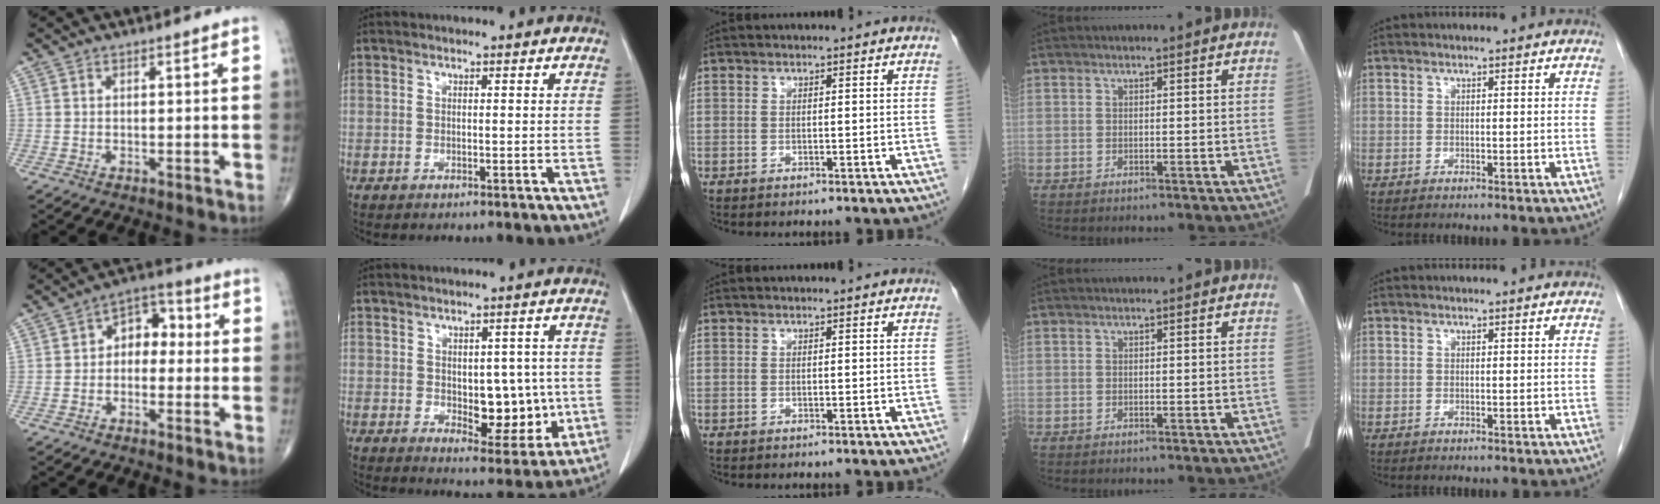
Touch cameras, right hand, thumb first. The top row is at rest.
{"thumb": {"total": 7.0, "force": [-0.3, 5.0, 4.9], "torque": [-0.039, 0.033, -0.023]}, "index": {"total": 8.2, "force": [-0.5, 4.5, 6.9], "torque": [-0.074, 0.002, 0.006]}}